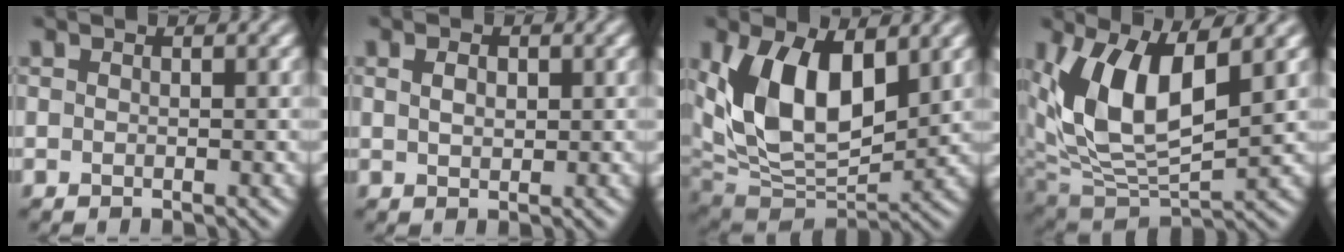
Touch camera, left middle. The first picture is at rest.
{"total": 1.5, "force": [0.5, 0.9, 1.1], "torque": [-0.016, -0.002, 0.014]}
{"total": 10.9, "force": [3.0, 6.0, 8.6], "torque": [-0.160, -0.008, 0.046]}
{"total": 8.9, "force": [3.0, 4.3, 7.2], "torque": [-0.149, -0.014, 0.054]}